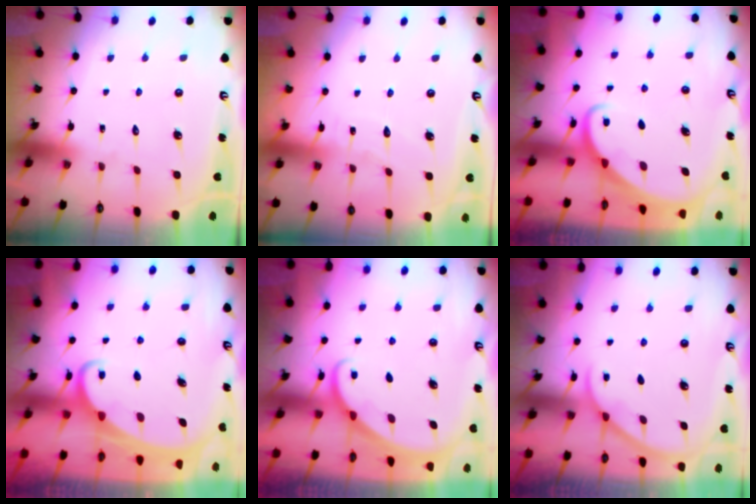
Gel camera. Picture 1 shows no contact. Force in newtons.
{"total": 4.3, "press": 4.3, "slide": 0.5}
{"total": 2.5, "press": 2.5, "slide": 0.2}
{"total": 2.1, "press": 2.1, "slide": 0.2}
{"total": 2.9, "press": 2.9, "slide": 0.2}
{"total": 0.8, "press": 0.8, "slide": 0.2}